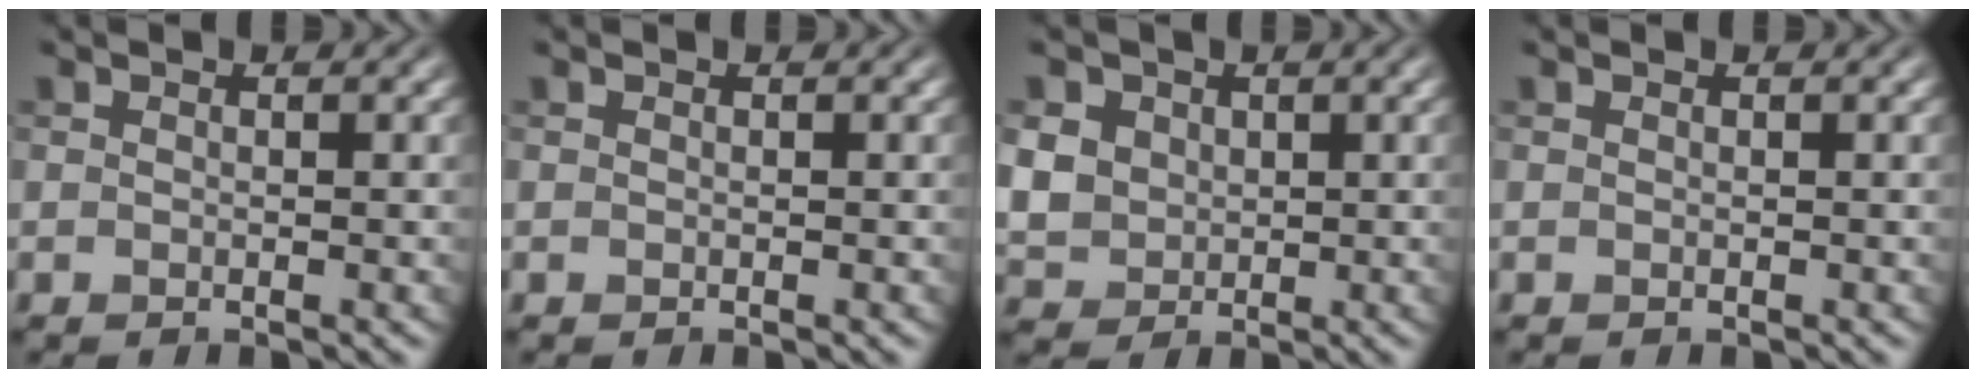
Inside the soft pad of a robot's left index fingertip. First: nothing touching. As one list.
[{"total": 0.0}, {"total": 4.7, "force": [1.3, 4.0, 2.0], "torque": [-0.077, 0.011, 0.032]}, {"total": 0.0}]